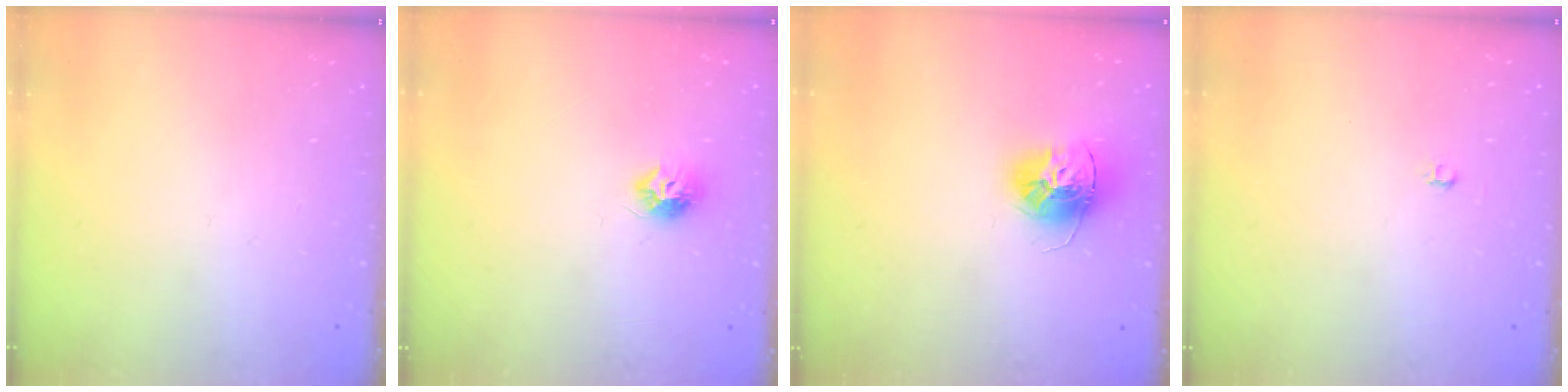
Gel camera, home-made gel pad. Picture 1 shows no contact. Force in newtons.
{"total": 7.0, "press": 6.9, "slide": 0.5}
{"total": 13.5, "press": 13.5, "slide": 1.0}
{"total": 2.2, "press": 2.2, "slide": 0.2}